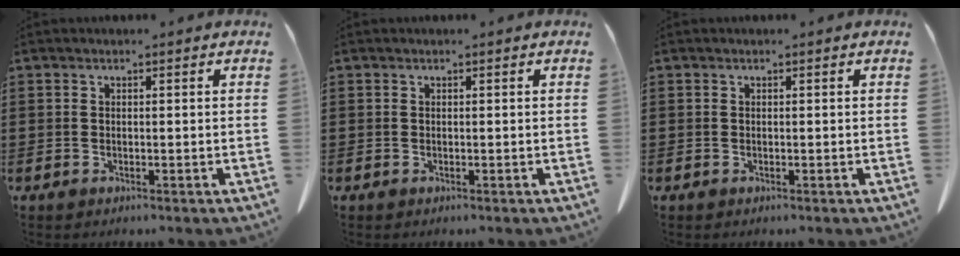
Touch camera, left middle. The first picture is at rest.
{"total": 0.0}
{"total": 0.0}